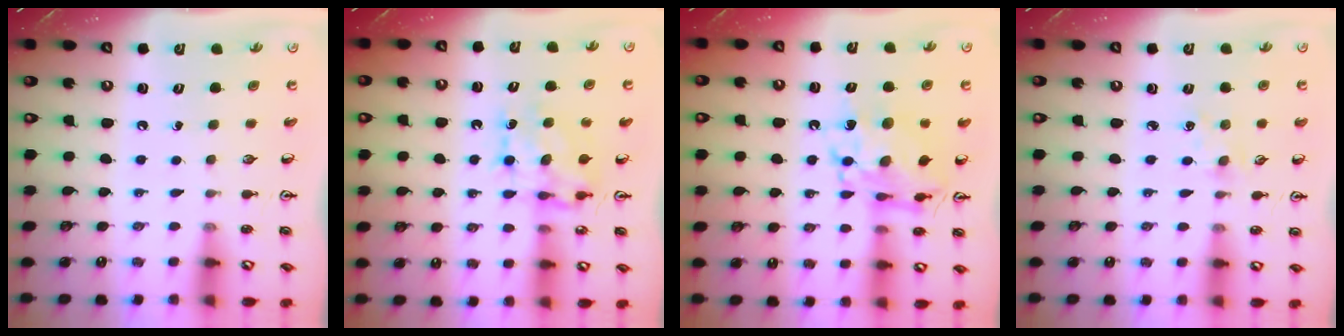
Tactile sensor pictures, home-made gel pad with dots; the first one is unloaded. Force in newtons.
{"total": 7.5, "press": 7.5, "slide": 0.5}
{"total": 13.1, "press": 13.0, "slide": 1.4}
{"total": 1.9, "press": 1.9, "slide": 0.3}